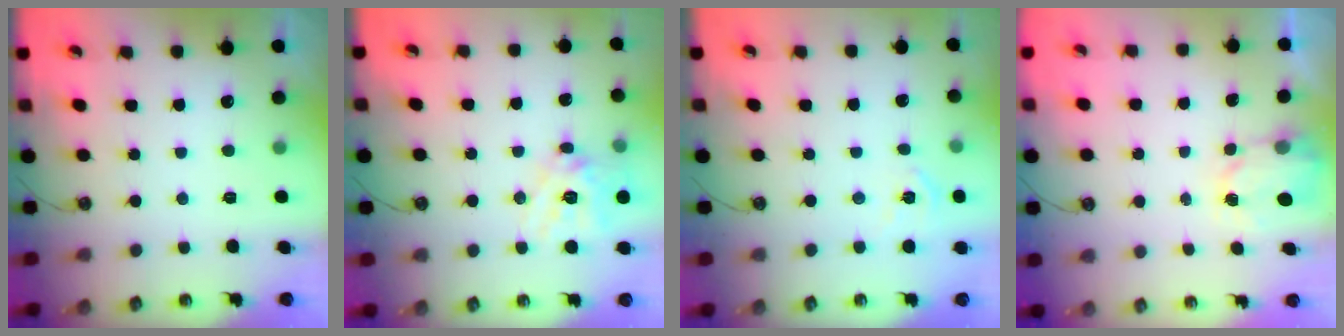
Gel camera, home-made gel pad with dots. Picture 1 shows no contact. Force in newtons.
{"total": 14.8, "press": 14.6, "slide": 2.1}
{"total": 5.1, "press": 5.0, "slide": 0.7}
{"total": 2.7, "press": 2.6, "slide": 0.4}